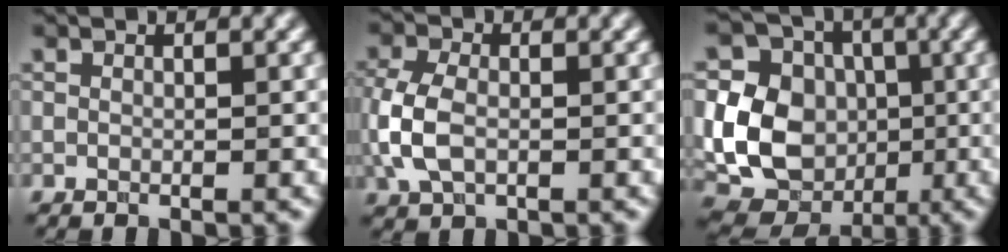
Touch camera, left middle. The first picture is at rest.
{"total": 4.3, "force": [-0.7, 2.8, 3.1], "torque": [-0.091, -0.001, -0.012]}
{"total": 12.8, "force": [-1.4, 11.2, 6.0], "torque": [-0.131, 0.002, -0.031]}